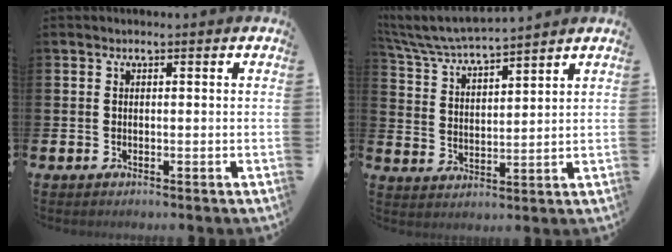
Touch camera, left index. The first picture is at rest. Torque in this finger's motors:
{"motor_torque": [0.85, -0.87, 0.17, 0.11]}